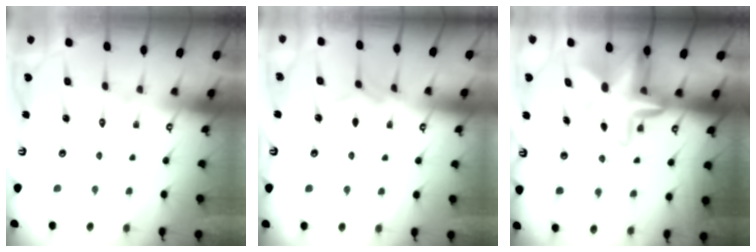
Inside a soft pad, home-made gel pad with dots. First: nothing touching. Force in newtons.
{"total": 5.2, "press": 5.1, "slide": 0.6}
{"total": 10.4, "press": 10.0, "slide": 2.9}